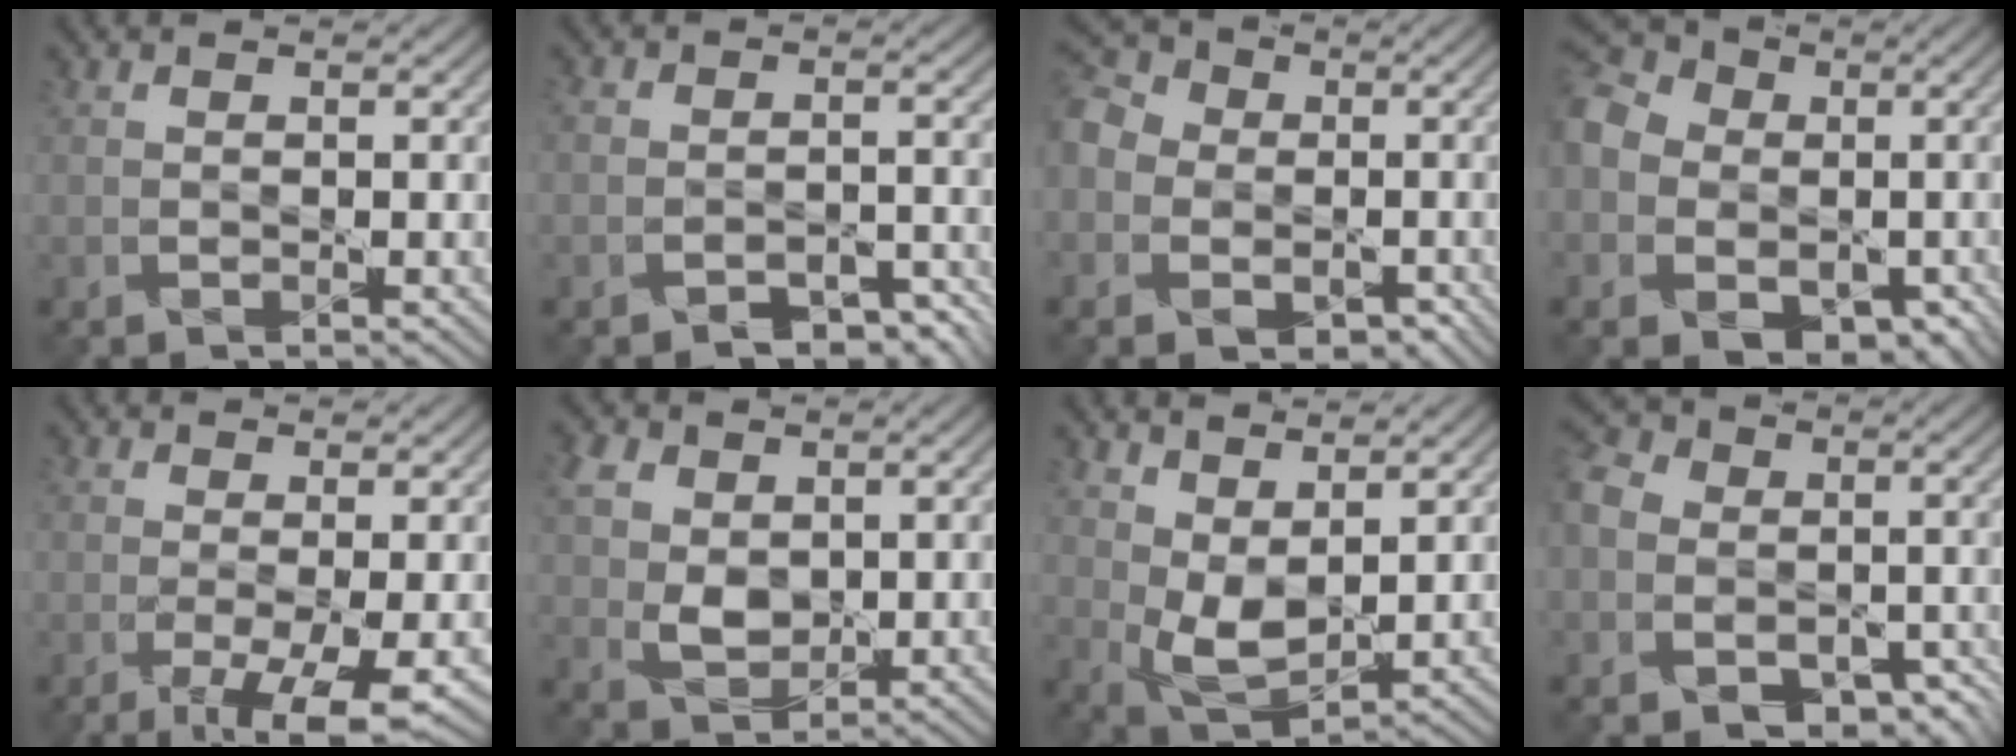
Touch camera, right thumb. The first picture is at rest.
{"total": 5.0, "force": [-3.8, 2.8, 1.6], "torque": [-0.013, 0.006, -0.056]}
{"total": 10.1, "force": [-2.6, 8.7, 4.4], "torque": [-0.146, -0.026, -0.069]}
{"total": 14.9, "force": [-3.5, 12.5, 7.3], "torque": [-0.210, -0.033, -0.071]}
{"total": 6.6, "force": [-2.4, 1.8, 5.9], "torque": [-0.115, -0.008, -0.034]}
{"total": 5.5, "force": [1.7, 4.1, 3.2], "torque": [-0.090, 0.001, 0.032]}
{"total": 5.5, "force": [2.6, 2.6, 4.1], "torque": [-0.099, -0.002, 0.056]}
{"total": 12.3, "force": [-5.0, 10.2, 4.6], "torque": [-0.137, -0.042, -0.092]}